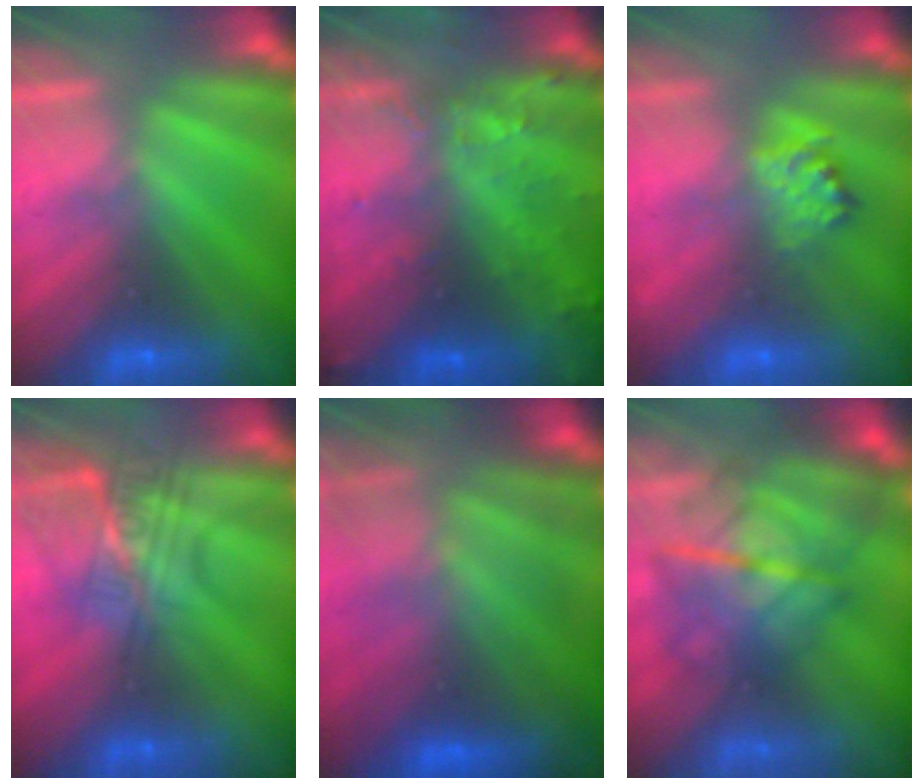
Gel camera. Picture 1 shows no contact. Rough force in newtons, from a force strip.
{"total": 6.7}
{"total": 2.4}
{"total": 2.4}
{"total": 7.3}
{"total": 11.5}